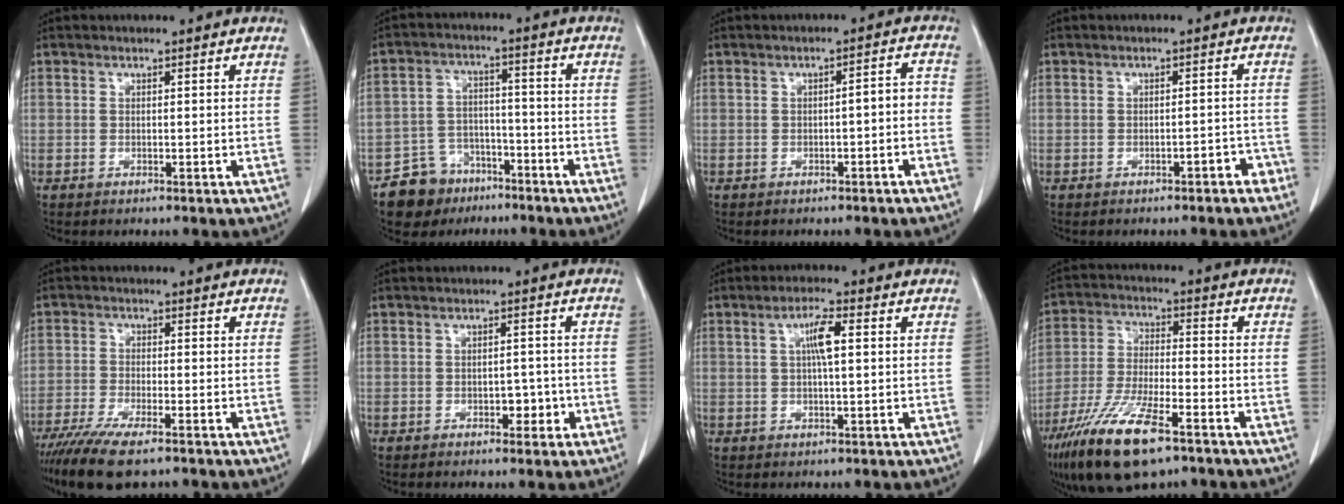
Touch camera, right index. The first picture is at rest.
{"total": 7.9, "force": [-5.4, 5.7, 0.8], "torque": [-0.015, 0.019, -0.088]}
{"total": 3.0, "force": [-1.1, 0.9, 2.7], "torque": [-0.035, 0.016, -0.014]}
{"total": 2.2, "force": [-1.6, 0.8, 1.4], "torque": [-0.018, 0.004, -0.019]}
{"total": 9.4, "force": [-7.0, 1.5, 6.2], "torque": [-0.107, -0.022, -0.116]}
{"total": 2.8, "force": [-1.0, 1.7, 2.0], "torque": [-0.021, 0.006, -0.009]}
{"total": 4.4, "force": [1.0, 0.6, 4.3], "torque": [-0.080, 0.006, 0.017]}
{"total": 14.3, "force": [-9.1, 3.2, 10.6], "torque": [-0.216, -0.027, -0.162]}